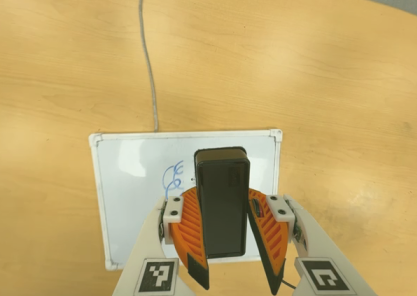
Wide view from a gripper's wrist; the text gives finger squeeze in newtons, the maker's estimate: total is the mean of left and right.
{"total": 7.5, "left": 8.5, "right": 6.4}